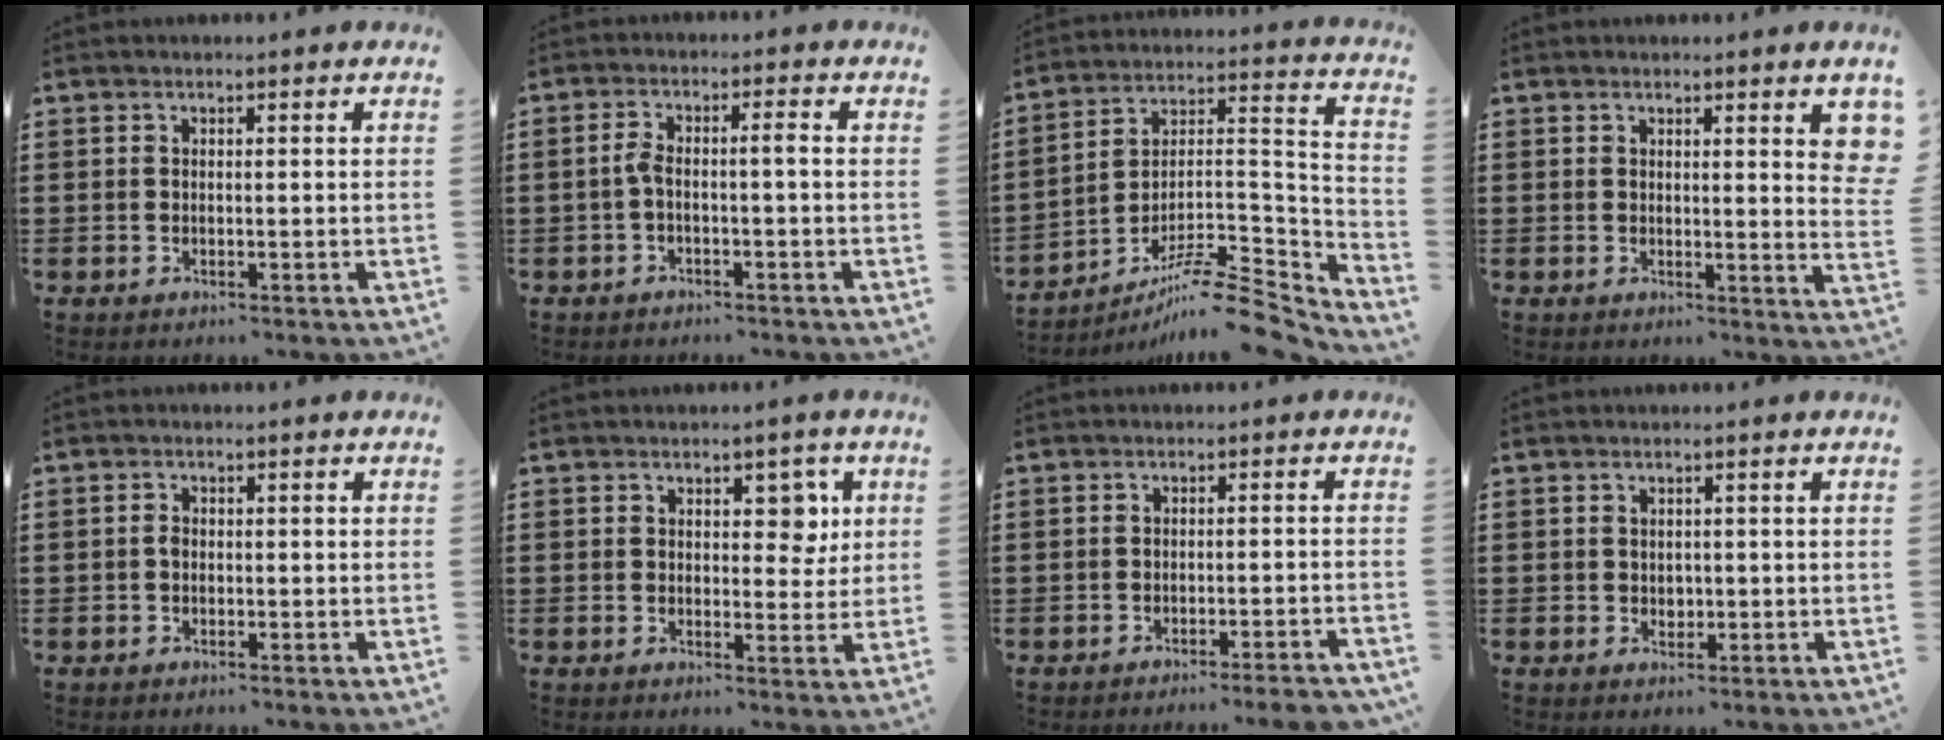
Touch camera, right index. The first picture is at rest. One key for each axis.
{"total": 2.9, "fx": -0.7, "fy": 0.5, "fz": 2.8, "tx": -0.060, "ty": 0.002, "tz": -0.018}
{"total": 9.8, "fx": -8.2, "fy": 1.6, "fz": 5.1, "tx": -0.075, "ty": 0.016, "tz": -0.161}
{"total": 2.8, "fx": 1.7, "fy": 0.3, "fz": 2.2, "tx": -0.032, "ty": -0.005, "tz": 0.027}
{"total": 1.2, "fx": -0.3, "fy": 0.7, "fz": 1.0, "tx": -0.021, "ty": 0.002, "tz": -0.006}
{"total": 4.7, "fx": 1.8, "fy": 2.9, "fz": 3.3, "tx": -0.040, "ty": 0.000, "tz": 0.022}
{"total": 2.6, "fx": -2.4, "fy": -0.3, "fz": 1.1, "tx": -0.019, "ty": -0.002, "tz": -0.048}
{"total": 1.3, "fx": 0.1, "fy": 1.2, "fz": 0.6, "tx": -0.014, "ty": 0.006, "tz": 0.002}